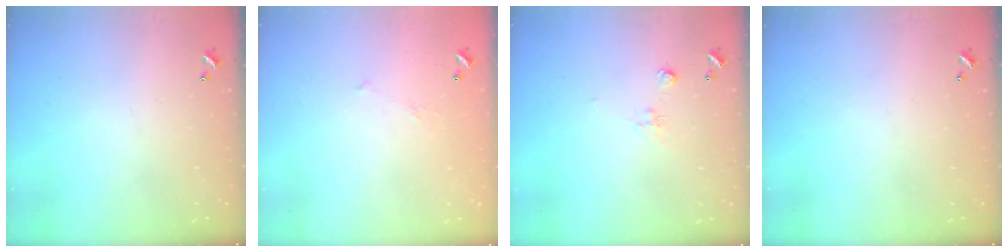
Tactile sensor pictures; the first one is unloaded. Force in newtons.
{"total": 7.3, "press": 7.3, "slide": 0.7}
{"total": 0.5, "press": 0.0, "slide": 0.5}
{"total": 0.0}